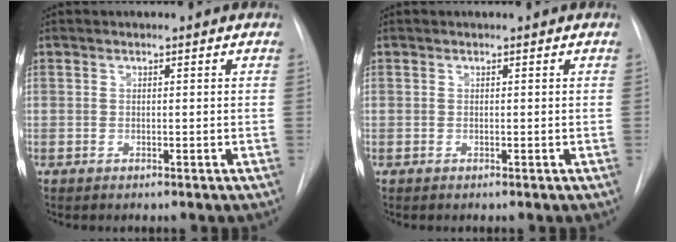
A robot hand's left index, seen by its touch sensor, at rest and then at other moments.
{"total": 0.0}